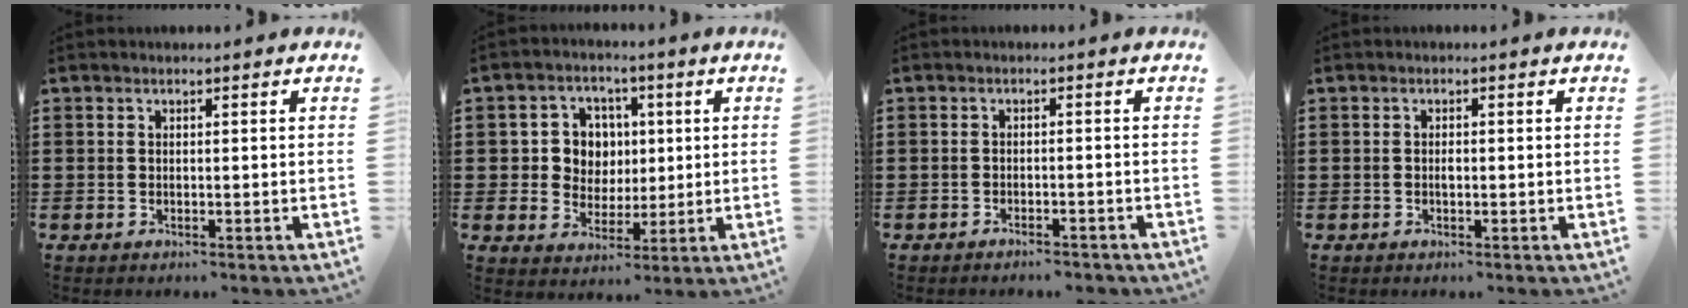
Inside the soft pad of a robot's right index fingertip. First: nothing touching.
{"total": 6.4, "force": [0.8, 6.0, 2.1], "torque": [-0.061, 0.018, 0.012]}
{"total": 1.4, "force": [-1.3, 0.1, 0.2], "torque": [-0.008, 0.002, -0.027]}
{"total": 1.0, "force": [-0.1, 0.4, 0.9], "torque": [-0.018, 0.000, -0.001]}